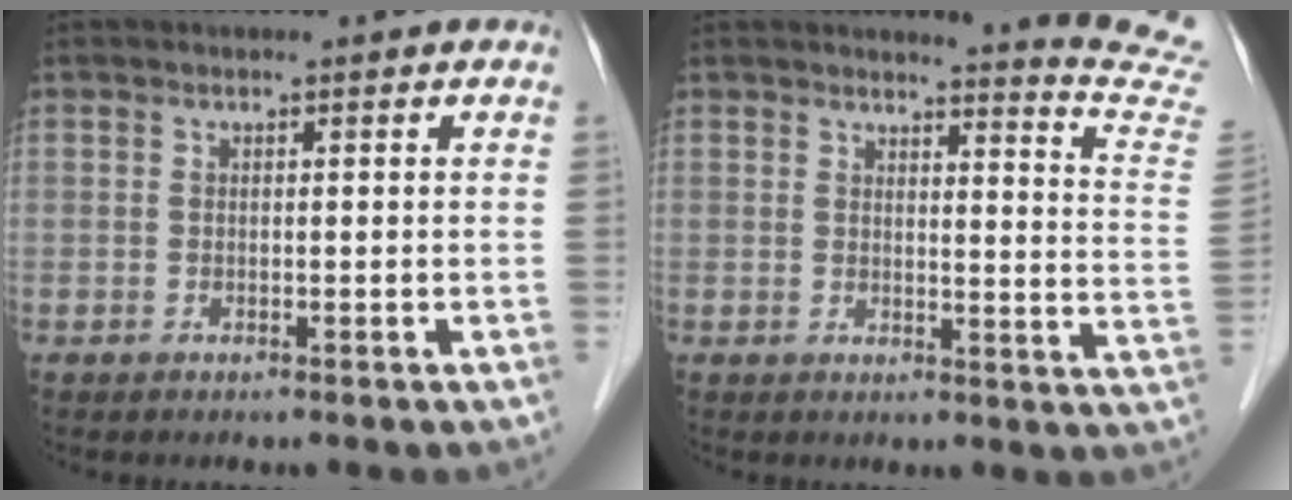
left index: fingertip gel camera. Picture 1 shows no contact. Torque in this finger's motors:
{"motor_torque": [0.43, -0.75, 0.04, -0.01]}